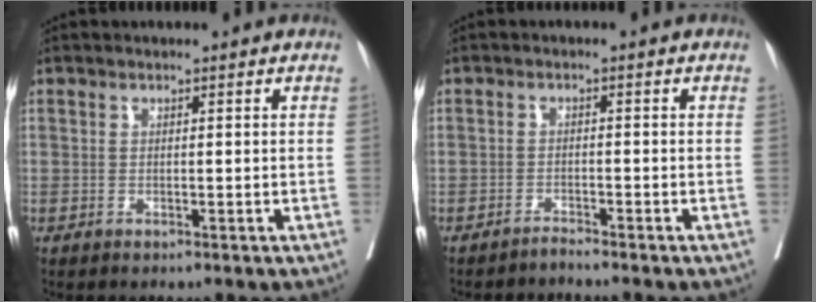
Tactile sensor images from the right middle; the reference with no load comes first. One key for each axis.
{"total": 2.0, "fx": 1.6, "fy": -1.1, "fz": -0.7, "tx": 0.021, "ty": -0.011, "tz": 0.027}